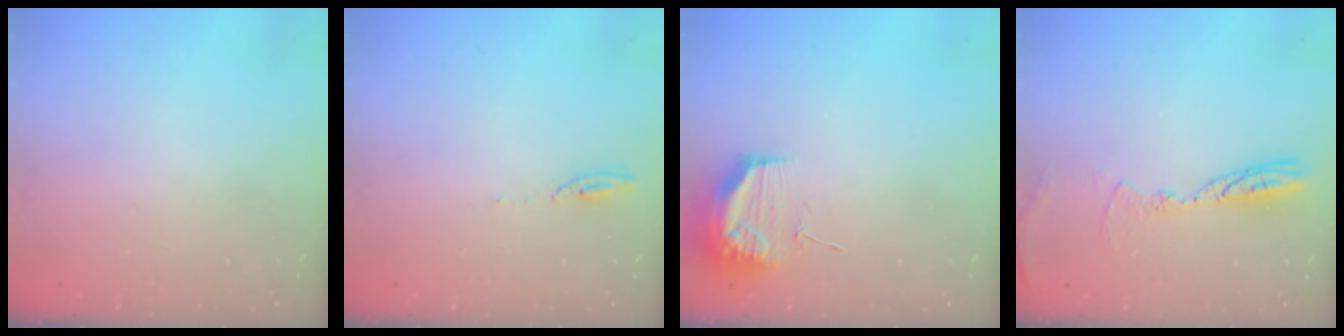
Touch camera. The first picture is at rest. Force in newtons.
{"total": 4.4, "press": 4.4, "slide": 0.1}
{"total": 11.7, "press": 11.6, "slide": 1.0}
{"total": 9.3, "press": 9.3, "slide": 0.9}